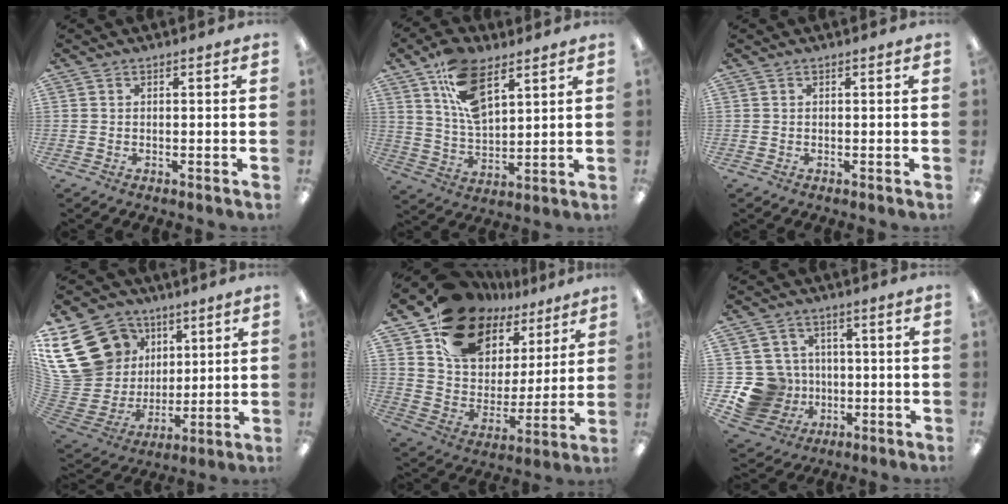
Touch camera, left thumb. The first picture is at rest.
{"total": 13.5, "force": [7.7, 6.9, 8.7], "torque": [-0.159, -0.019, 0.142]}
{"total": 0.0}
{"total": 23.9, "force": [9.9, 19.0, 10.6], "torque": [-0.227, -0.042, 0.214]}
{"total": 19.3, "force": [13.0, 12.4, 7.2], "torque": [-0.138, -0.080, 0.240]}
{"total": 12.4, "force": [-2.4, 11.6, 3.4], "torque": [-0.103, 0.022, -0.031]}